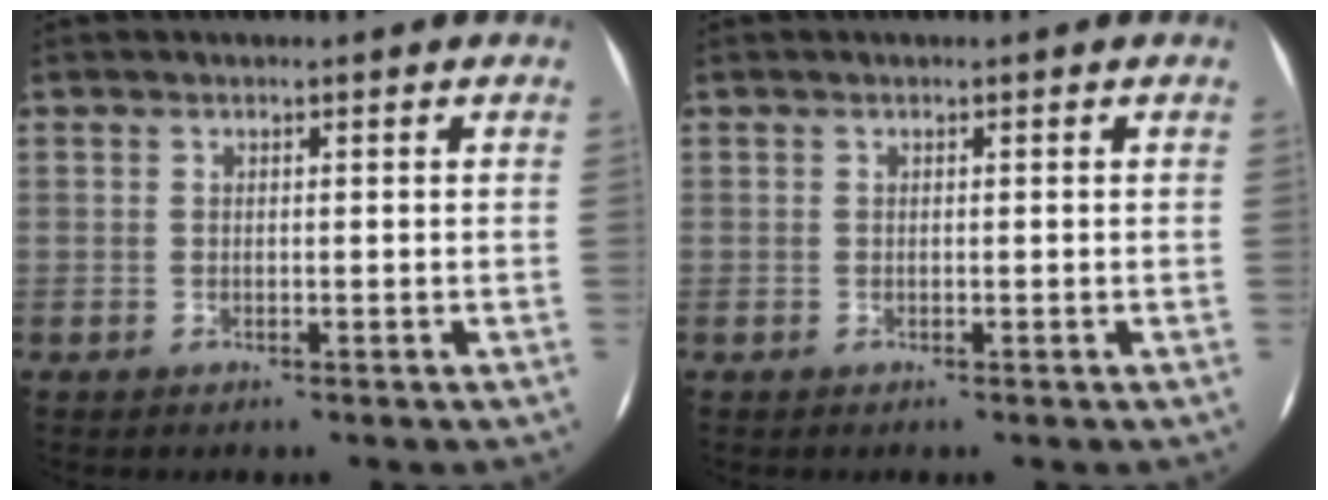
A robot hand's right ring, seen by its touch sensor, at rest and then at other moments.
{"total": 0.0}